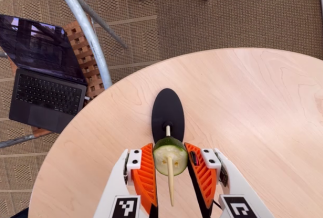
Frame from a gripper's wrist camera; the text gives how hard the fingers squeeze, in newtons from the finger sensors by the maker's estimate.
{"total": 9.5, "left": 8.9, "right": 10.1}